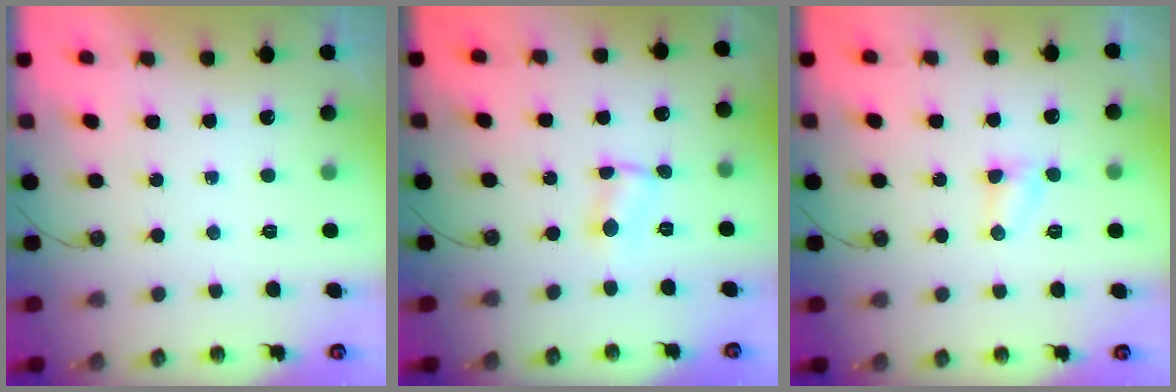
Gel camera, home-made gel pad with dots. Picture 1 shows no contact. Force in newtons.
{"total": 1.5, "press": 1.5, "slide": 0.2}
{"total": 3.0, "press": 3.0, "slide": 0.3}